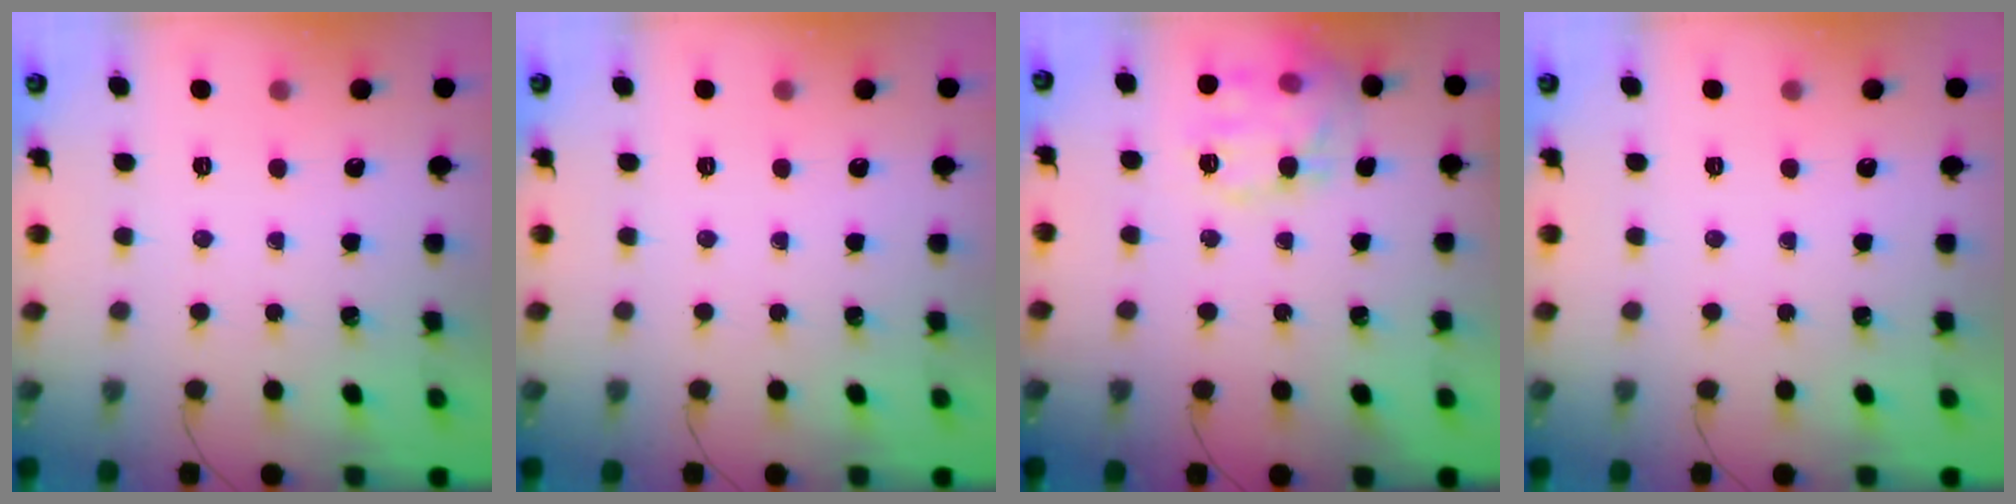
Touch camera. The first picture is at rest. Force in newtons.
{"total": 0.0}
{"total": 15.1, "press": 15.0, "slide": 0.8}
{"total": 0.0}